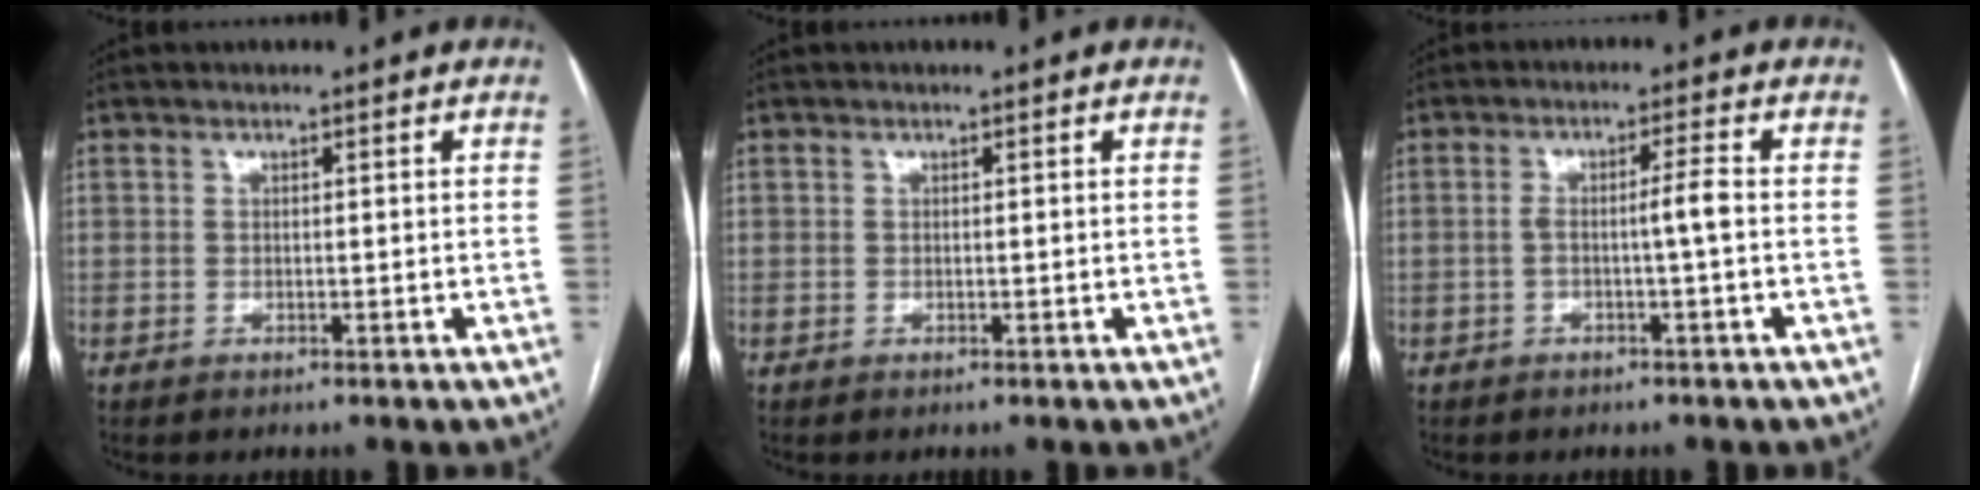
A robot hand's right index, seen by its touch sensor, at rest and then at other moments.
{"total": 0.0}
{"total": 3.3, "force": [-0.6, -0.4, 3.2], "torque": [-0.056, 0.008, -0.007]}